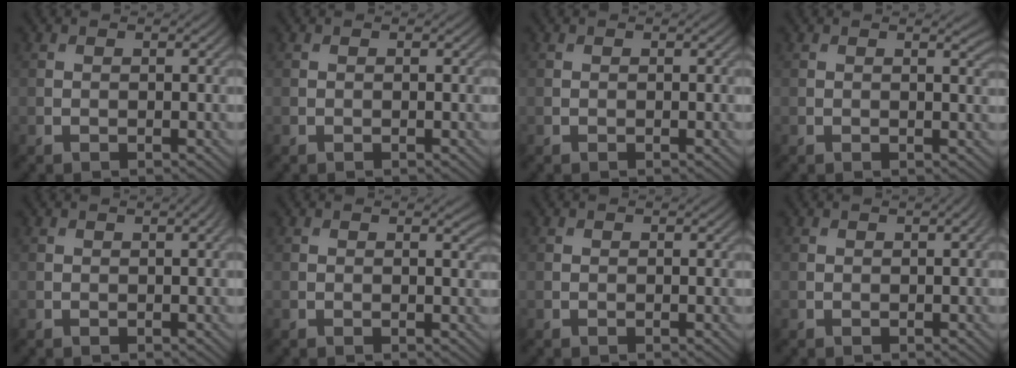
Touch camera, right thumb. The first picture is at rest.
{"total": 0.0}
{"total": 0.0}
{"total": 1.4, "force": [0.8, 0.2, 1.1], "torque": [-0.013, -0.002, 0.012]}
{"total": 1.3, "force": [0.5, 0.2, 1.2], "torque": [-0.016, 0.007, 0.001]}
{"total": 0.8, "force": [0.5, 0.1, 0.6], "torque": [-0.008, -0.002, 0.008]}
{"total": 0.0}
{"total": 0.9, "force": [0.3, 0.1, 0.9], "torque": [-0.012, 0.006, 0.003]}